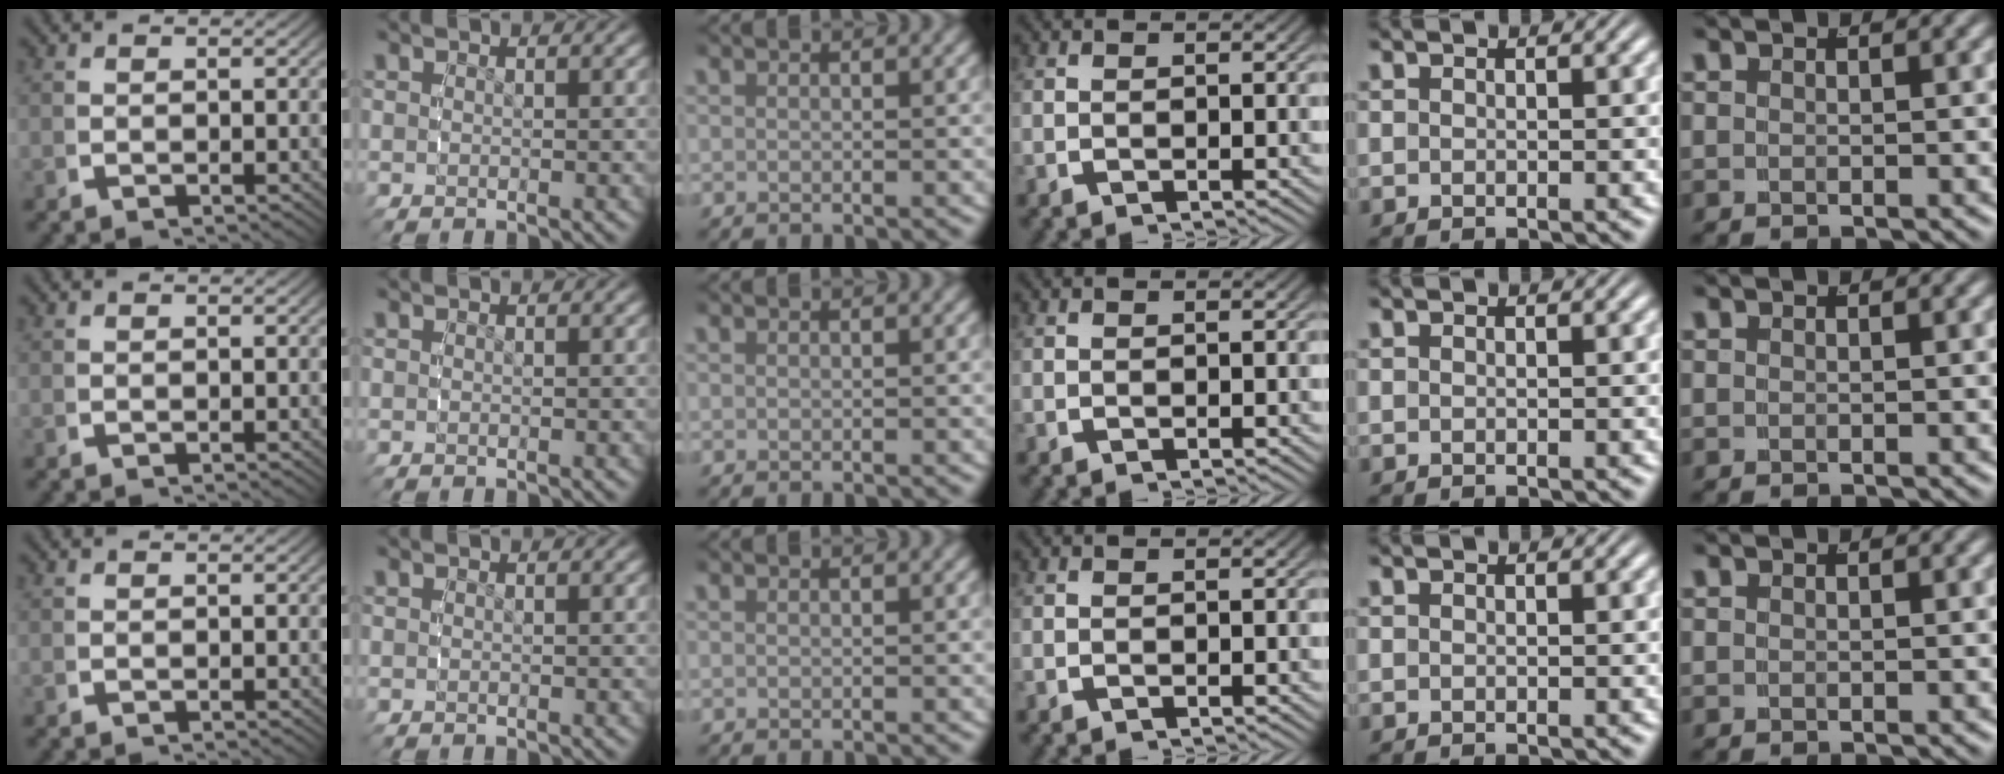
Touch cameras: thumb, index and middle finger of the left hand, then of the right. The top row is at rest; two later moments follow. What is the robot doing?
{"motion": "reach", "object": "jewelry box"}